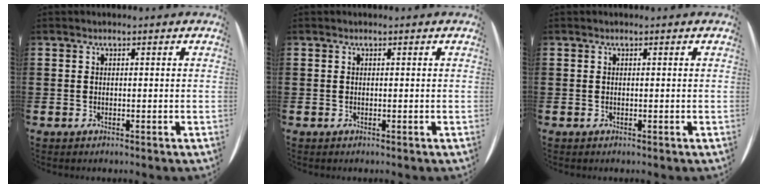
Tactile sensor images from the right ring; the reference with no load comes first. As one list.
[{"total": 0.0}, {"total": 0.0}]